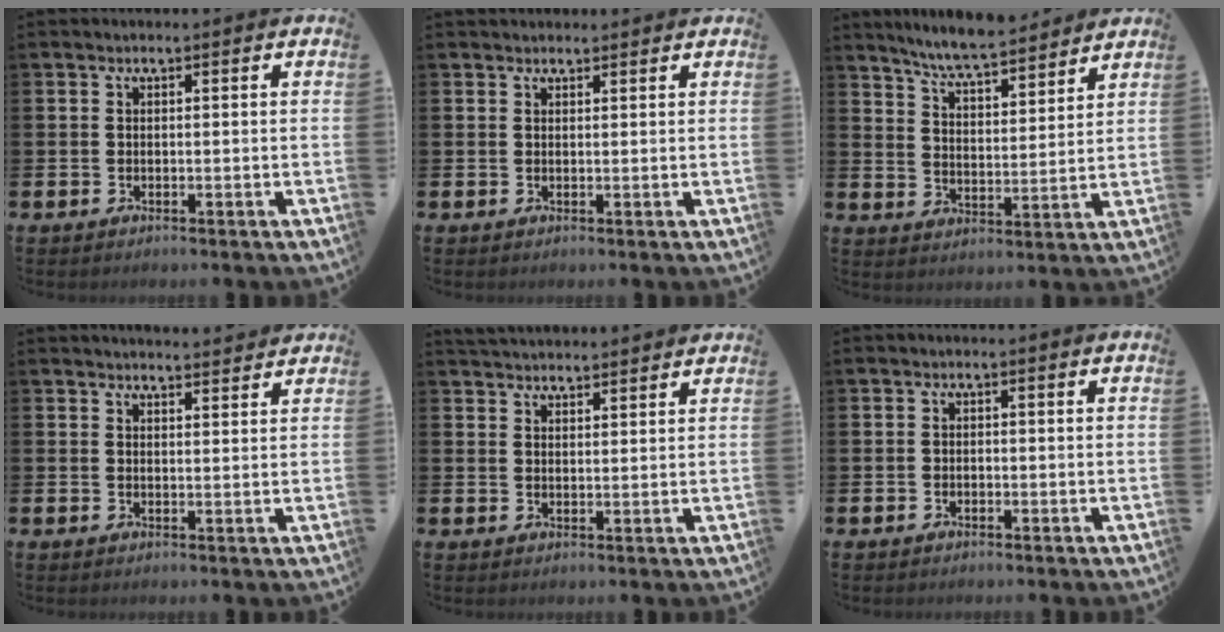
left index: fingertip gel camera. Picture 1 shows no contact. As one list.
[{"total": 1.2, "force": [1.2, 0.4, 0.0], "torque": [0.009, 0.003, 0.019]}, {"total": 7.1, "force": [6.8, 0.2, 1.9], "torque": [-0.056, -0.045, 0.120]}, {"total": 2.8, "force": [2.8, 0.1, -0.1], "torque": [0.005, -0.020, 0.048]}, {"total": 3.4, "force": [3.3, 0.4, 0.1], "torque": [-0.007, -0.013, 0.062]}, {"total": 0.6, "force": [-0.4, 0.5, 0.1], "torque": [-0.007, 0.003, -0.008]}]